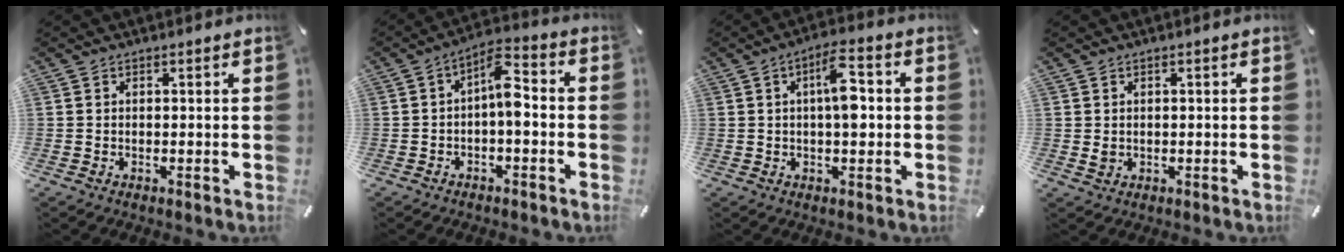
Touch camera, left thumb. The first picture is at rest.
{"total": 8.0, "force": [-0.9, 3.8, 7.0], "torque": [-0.108, 0.010, -0.017]}
{"total": 8.8, "force": [0.8, 3.7, 7.9], "torque": [-0.115, 0.004, 0.009]}
{"total": 1.2, "force": [0.0, 1.1, 0.6], "torque": [-0.012, 0.003, 0.000]}